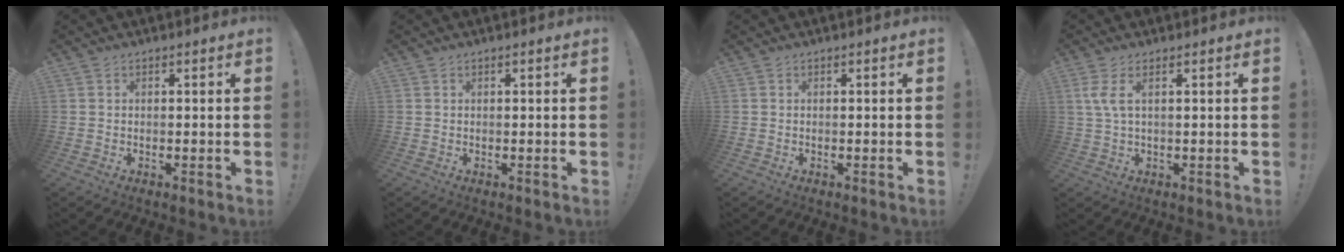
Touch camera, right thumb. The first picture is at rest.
{"total": 0.0}
{"total": 0.0}
{"total": 4.1, "force": [1.4, 0.9, 3.7], "torque": [-0.077, -0.002, 0.027]}